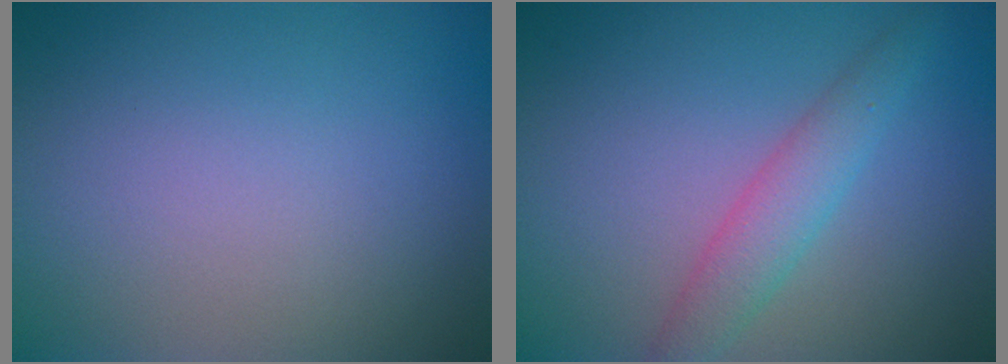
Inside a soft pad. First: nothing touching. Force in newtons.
{"total": 2.9, "press": 2.9, "slide": 0.1}